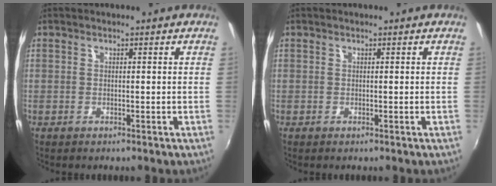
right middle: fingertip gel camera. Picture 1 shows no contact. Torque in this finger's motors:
{"motor_torque": [0.11, -0.11, 0.00, 0.00]}